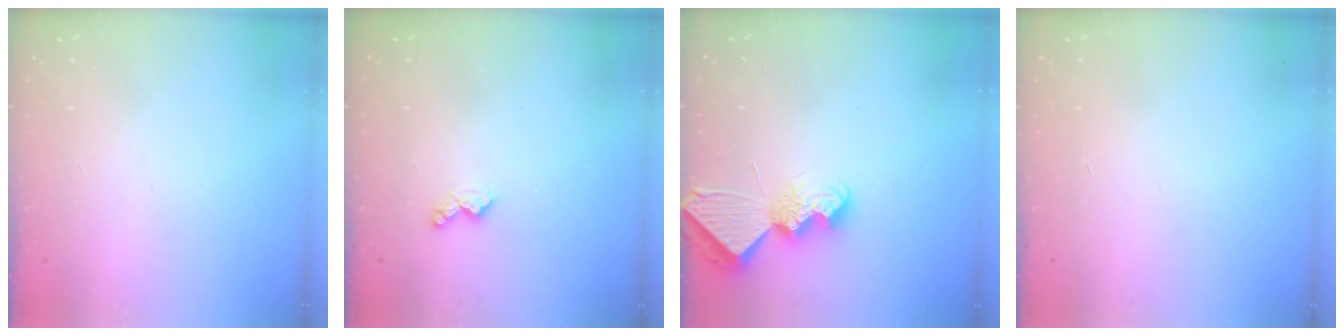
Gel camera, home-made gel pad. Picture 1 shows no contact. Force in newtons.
{"total": 5.9, "press": 5.9, "slide": 0.6}
{"total": 8.3, "press": 8.2, "slide": 0.9}
{"total": 0.0}